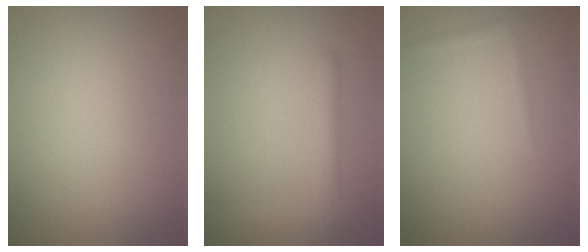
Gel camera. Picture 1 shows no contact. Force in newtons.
{"total": 2.4, "press": 2.4, "slide": 0.2}
{"total": 0.6, "press": 0.6, "slide": 0.1}